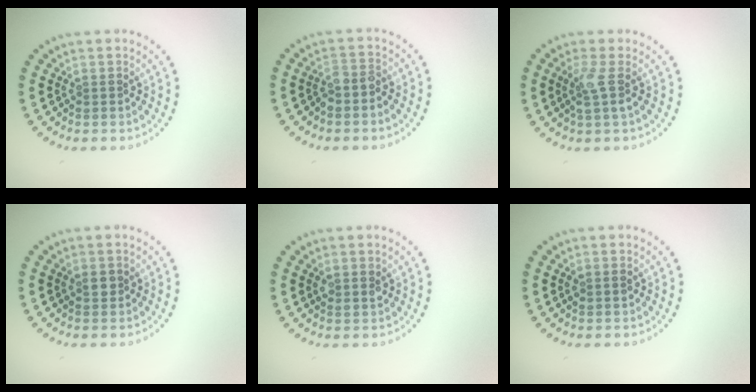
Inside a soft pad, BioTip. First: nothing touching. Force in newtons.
{"total": 1.8, "press": 1.6, "slide": 0.9}
{"total": 1.9, "press": 1.5, "slide": 1.2}
{"total": 1.0, "press": 1.0, "slide": 0.4}
{"total": 1.5, "press": 1.3, "slide": 0.7}
{"total": 0.9, "press": 0.8, "slide": 0.2}